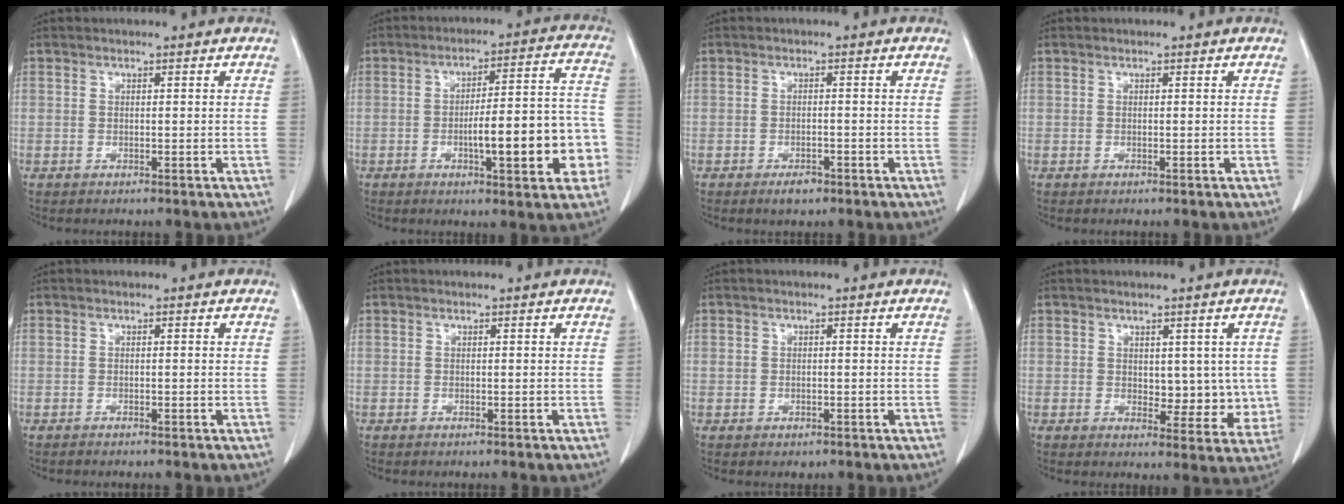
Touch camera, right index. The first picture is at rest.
{"total": 14.2, "force": [-3.8, 2.9, 13.4], "torque": [-0.177, 0.030, -0.049]}
{"total": 2.3, "force": [-1.5, 1.1, 1.4], "torque": [-0.021, 0.001, -0.019]}
{"total": 0.0}
{"total": 0.9, "force": [-0.7, 0.1, 0.4], "torque": [-0.008, -0.001, -0.010]}
{"total": 0.0}
{"total": 1.5, "force": [-0.3, 1.2, 0.8], "torque": [-0.019, 0.004, 0.003]}
{"total": 6.0, "force": [0.6, 3.7, 4.7], "torque": [-0.035, -0.003, 0.016]}